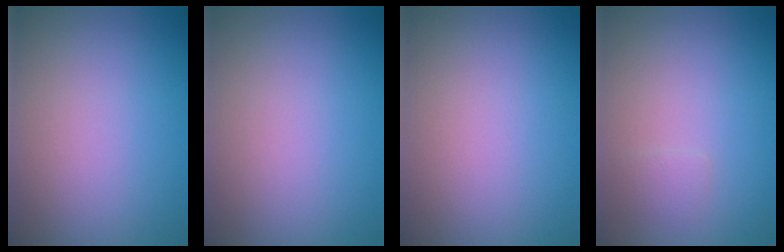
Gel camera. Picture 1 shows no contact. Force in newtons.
{"total": 0.0}
{"total": 0.0}
{"total": 0.7, "press": 0.7, "slide": 0.0}